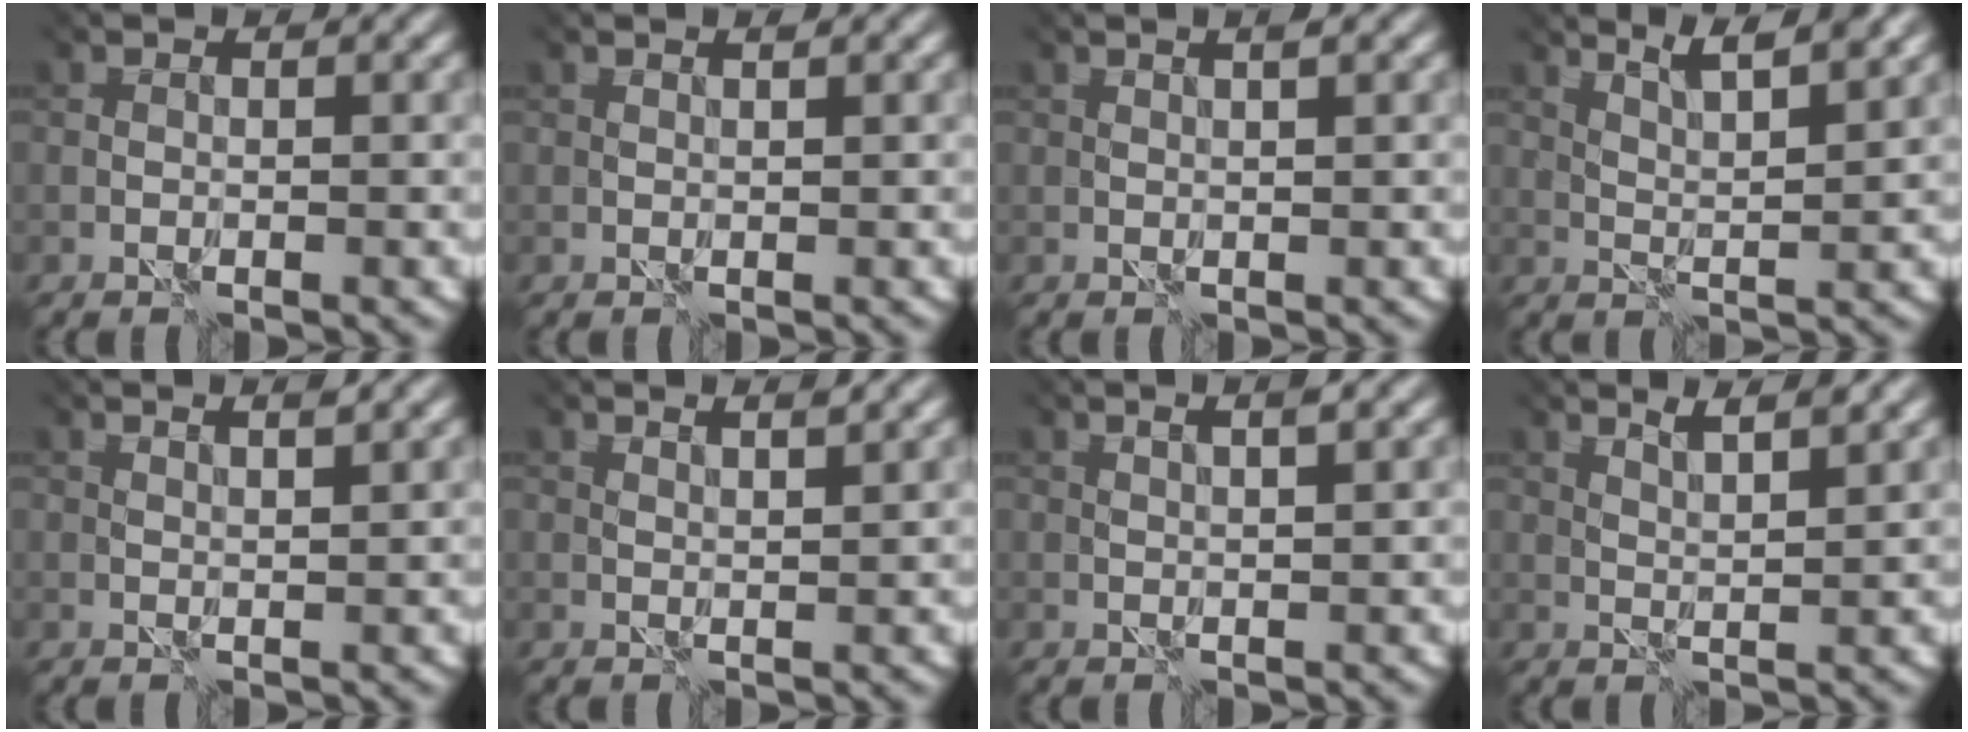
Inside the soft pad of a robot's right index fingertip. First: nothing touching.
{"total": 0.7, "force": [0.7, 0.0, 0.2], "torque": [-0.010, 0.002, 0.010]}
{"total": 0.7, "force": [0.4, -0.6, 0.1], "torque": [-0.003, 0.000, 0.017]}
{"total": 4.3, "force": [3.7, 0.2, 2.2], "torque": [-0.026, 0.015, 0.056]}
{"total": 2.2, "force": [2.2, -0.3, 0.3], "torque": [-0.003, 0.008, 0.026]}
{"total": 3.0, "force": [3.0, 0.0, 0.8], "torque": [-0.008, 0.016, 0.036]}
{"total": 1.4, "force": [1.2, -0.4, 0.5], "torque": [0.005, 0.004, 0.016]}
{"total": 2.7, "force": [2.4, -0.3, 1.2], "torque": [-0.018, 0.007, 0.044]}